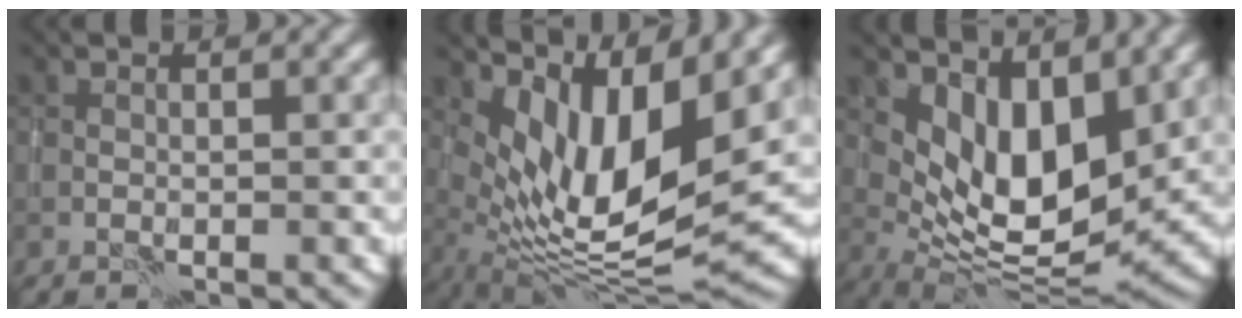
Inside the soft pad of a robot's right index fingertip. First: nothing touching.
{"total": 9.6, "force": [3.4, 3.4, 8.3], "torque": [-0.155, -0.013, 0.071]}
{"total": 7.9, "force": [3.3, 3.5, 6.3], "torque": [-0.110, -0.018, 0.065]}